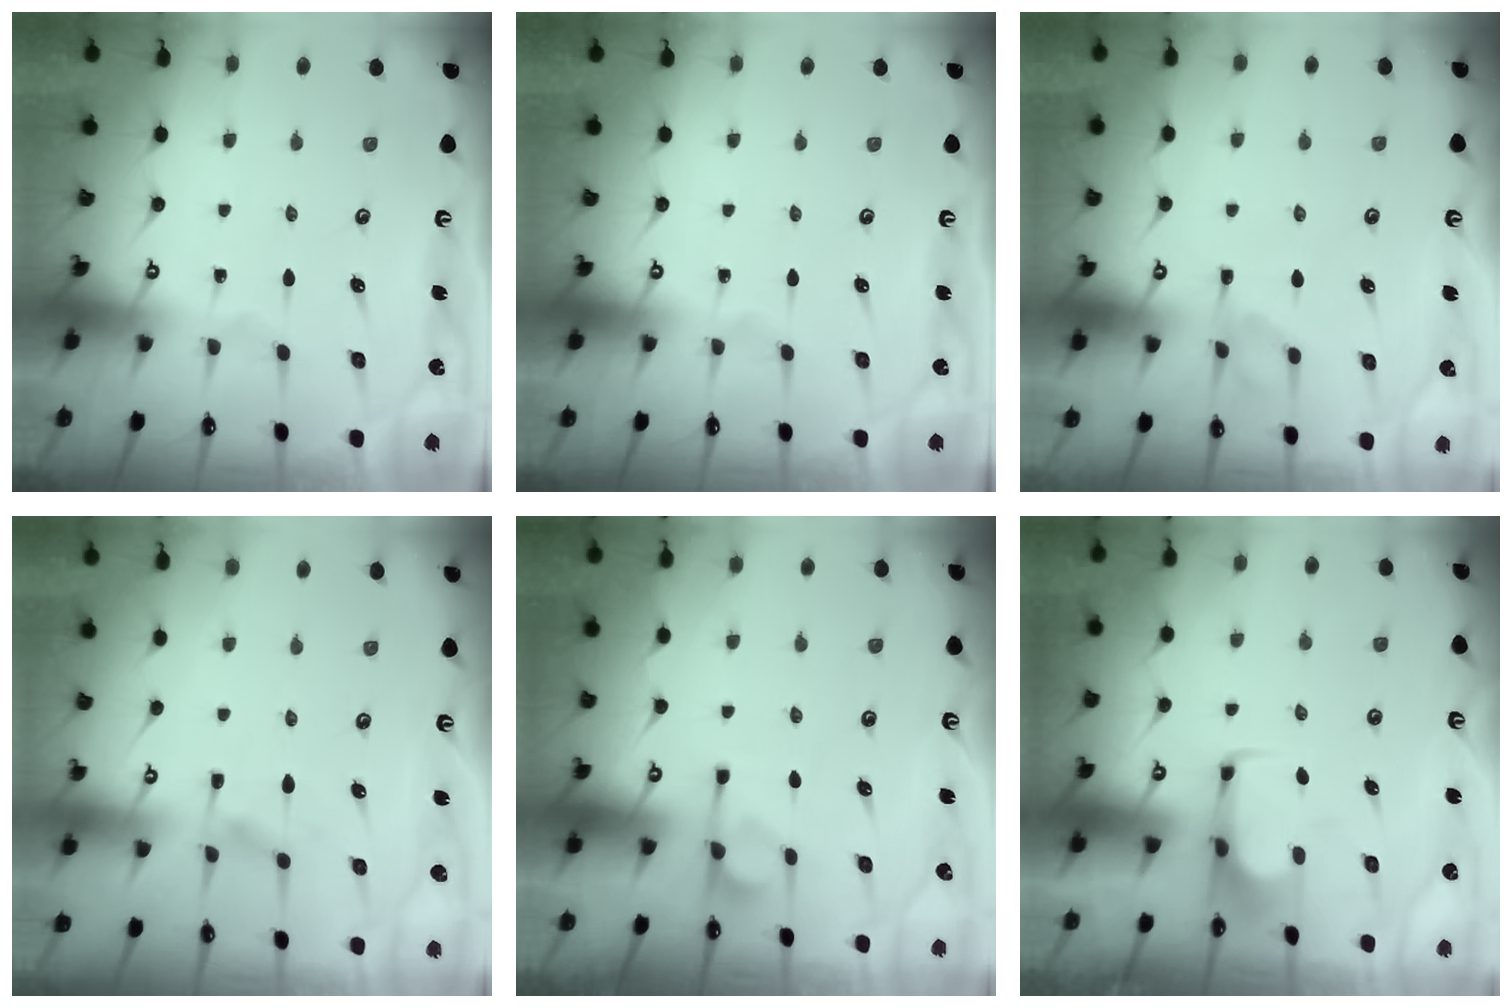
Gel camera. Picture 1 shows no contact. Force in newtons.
{"total": 0.0}
{"total": 1.6, "press": 1.0, "slide": 1.2}
{"total": 1.6, "press": 1.0, "slide": 1.2}
{"total": 1.2, "press": 0.3, "slide": 1.1}
{"total": 2.0, "press": 2.0, "slide": 0.2}